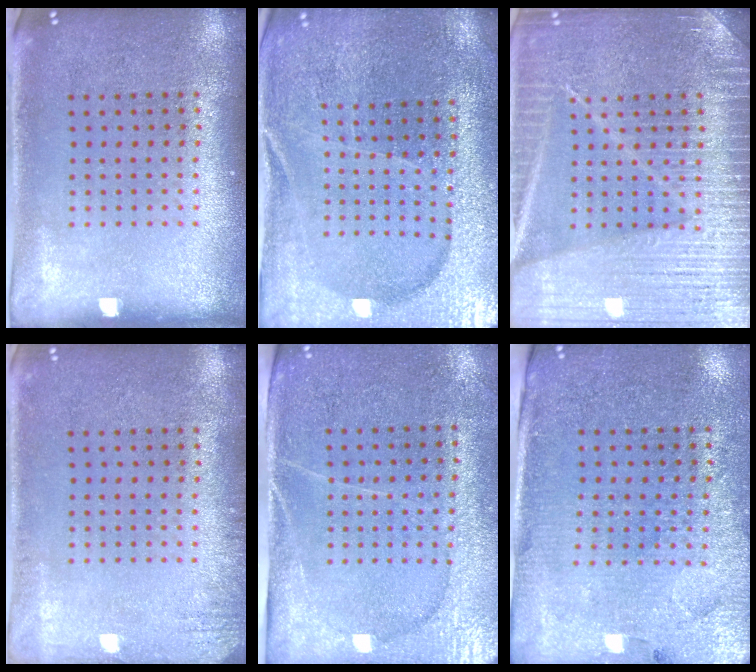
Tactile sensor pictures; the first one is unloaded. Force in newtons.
{"total": 3.4, "press": 3.4, "slide": 0.5}
{"total": 6.8, "press": 6.8, "slide": 1.0}
{"total": 1.5, "press": 1.5, "slide": 0.2}
{"total": 2.9, "press": 2.7, "slide": 1.2}
{"total": 3.0, "press": 2.9, "slide": 0.9}